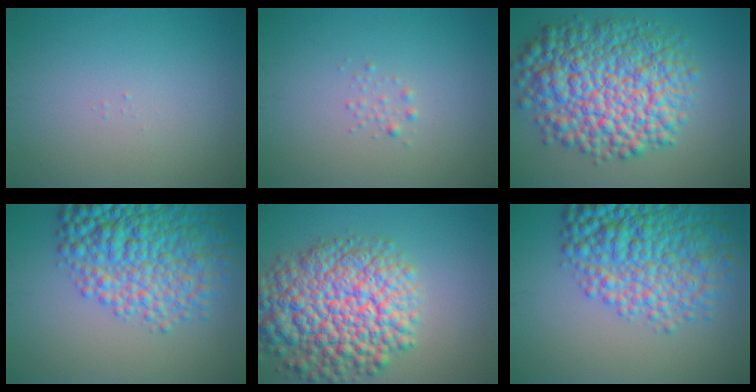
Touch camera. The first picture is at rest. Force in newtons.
{"total": 0.7, "press": 0.7, "slide": 0.0}
{"total": 12.2, "press": 12.2, "slide": 0.3}
{"total": 9.2, "press": 9.2, "slide": 0.3}
{"total": 11.4, "press": 11.4, "slide": 0.5}
{"total": 9.2, "press": 9.2, "slide": 0.3}